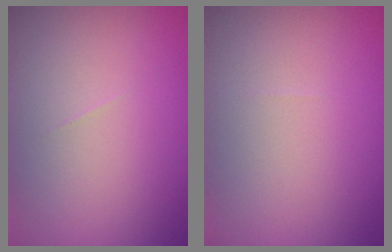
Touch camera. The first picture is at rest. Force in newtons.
{"total": 0.0}